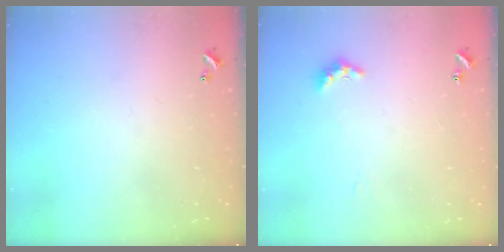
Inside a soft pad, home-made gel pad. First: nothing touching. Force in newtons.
{"total": 3.1, "press": 3.1, "slide": 0.7}